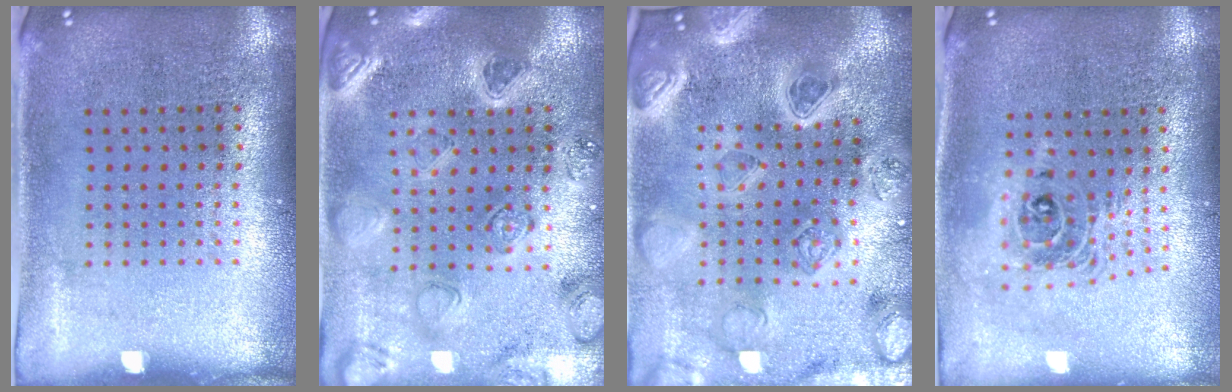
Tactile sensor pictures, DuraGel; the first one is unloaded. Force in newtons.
{"total": 2.2, "press": 2.2, "slide": 0.2}
{"total": 5.0, "press": 4.3, "slide": 2.7}
{"total": 1.9, "press": 1.5, "slide": 1.3}